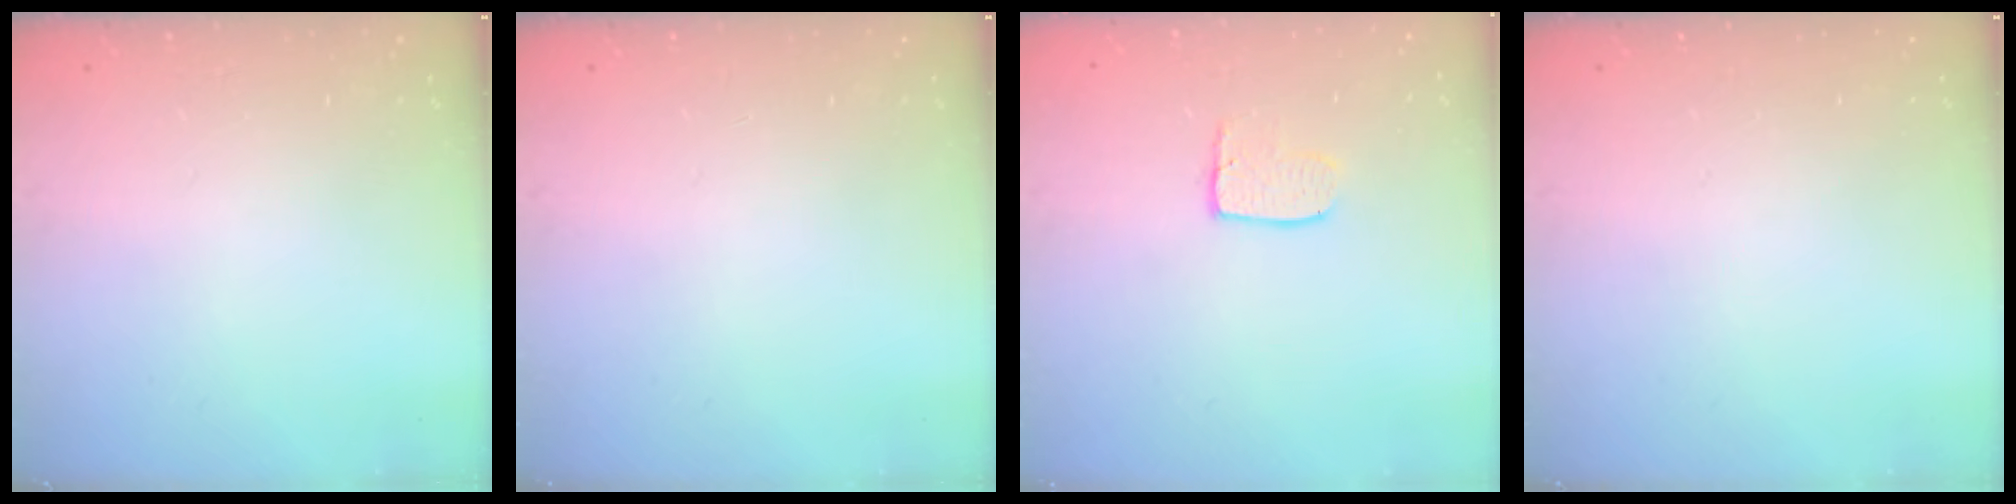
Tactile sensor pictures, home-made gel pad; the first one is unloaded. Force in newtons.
{"total": 0.0}
{"total": 5.5, "press": 5.5, "slide": 0.3}
{"total": 0.0}